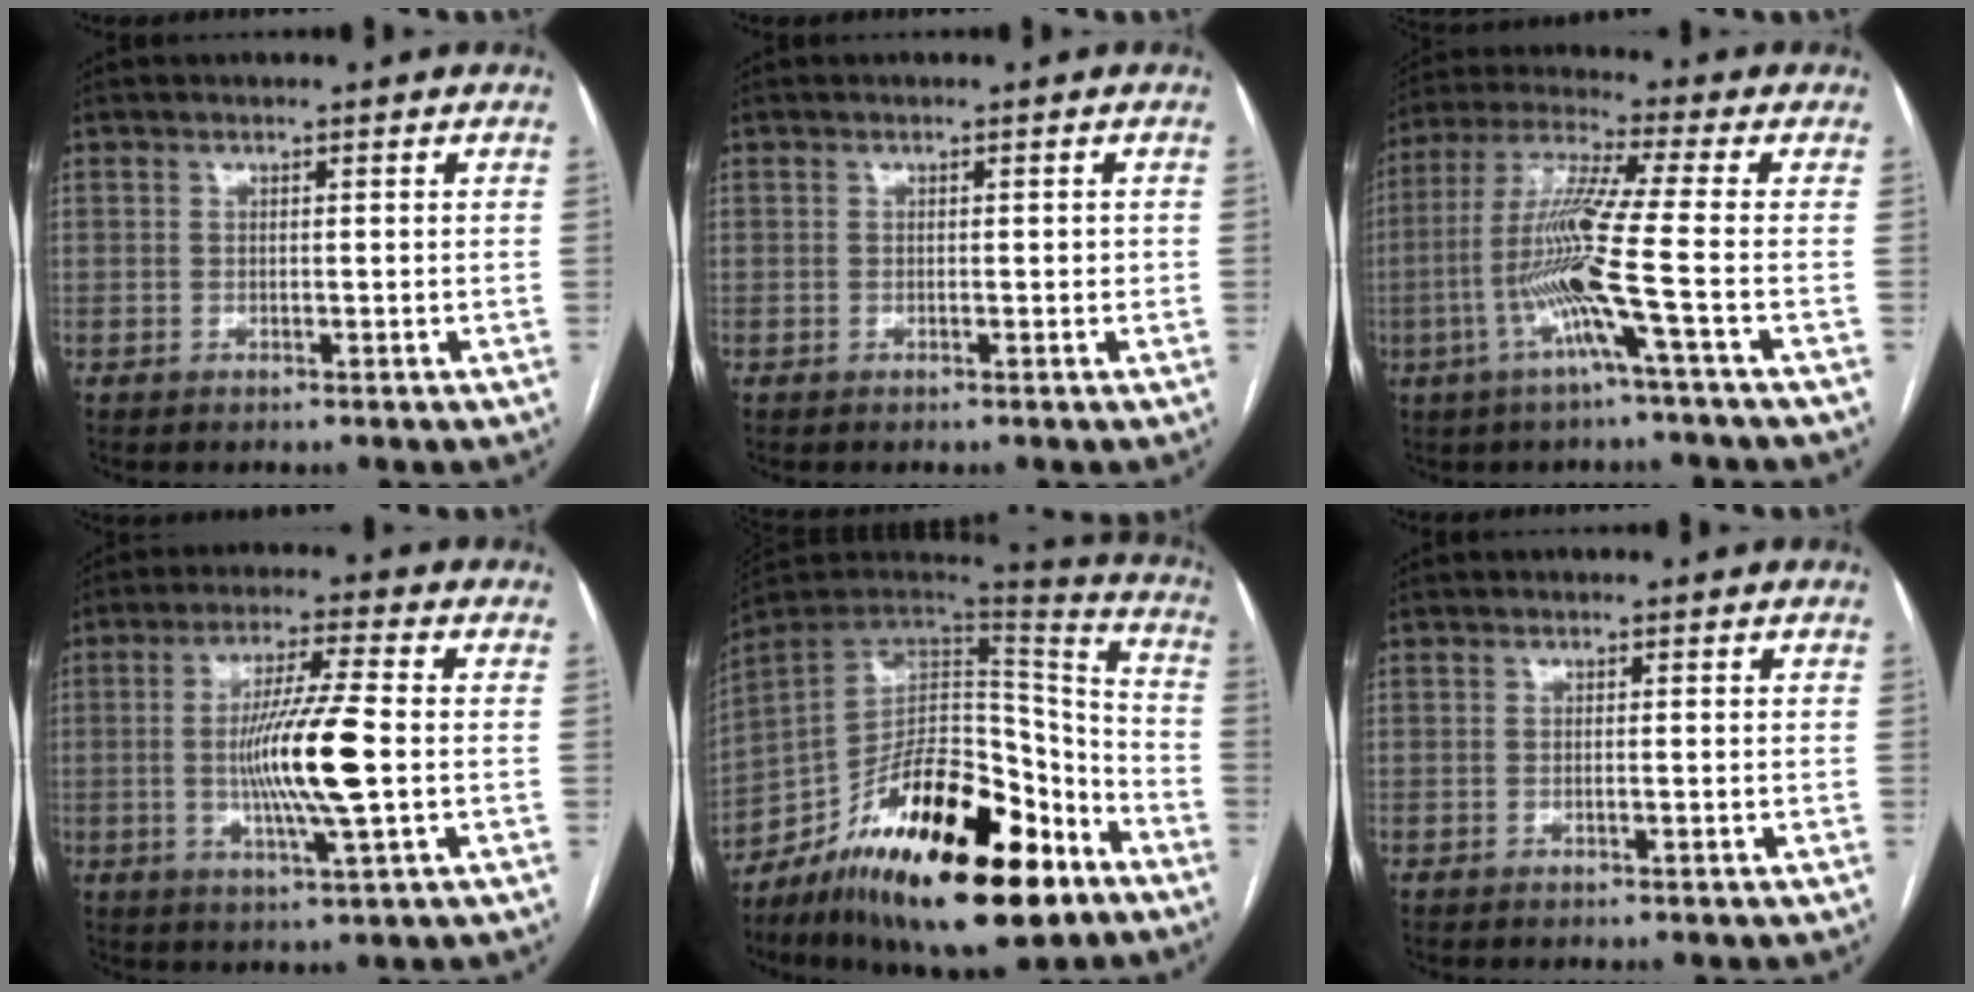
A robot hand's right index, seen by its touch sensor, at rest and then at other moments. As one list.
[{"total": 0.9, "force": [-0.2, 0.4, 0.8], "torque": [-0.010, 0.002, -0.002]}, {"total": 11.9, "force": [-3.5, -2.0, 11.2], "torque": [-0.229, -0.005, -0.076]}, {"total": 11.7, "force": [-1.0, 0.0, 11.6], "torque": [-0.221, -0.007, -0.021]}, {"total": 29.0, "force": [-16.5, 10.4, 21.4], "torque": [-0.316, 0.006, -0.262]}, {"total": 0.6, "force": [-0.3, 0.0, 0.5], "torque": [-0.012, 0.001, -0.002]}]